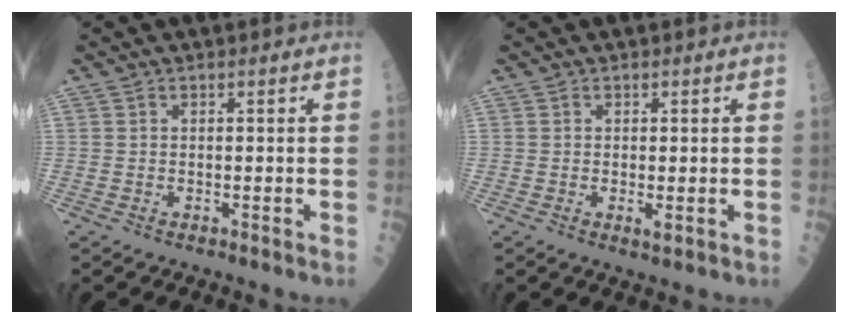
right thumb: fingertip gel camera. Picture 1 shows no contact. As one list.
[{"total": 1.4, "force": [-0.2, 0.5, 1.3], "torque": [-0.023, -0.005, -0.002]}]